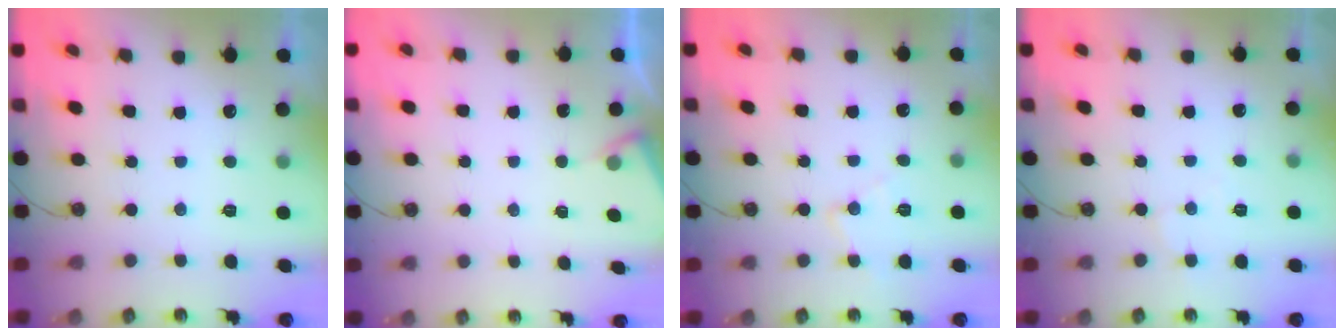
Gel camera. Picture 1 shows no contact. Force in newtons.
{"total": 3.1, "press": 3.1, "slide": 0.5}
{"total": 7.7, "press": 7.7, "slide": 0.6}
{"total": 3.4, "press": 3.4, "slide": 0.5}